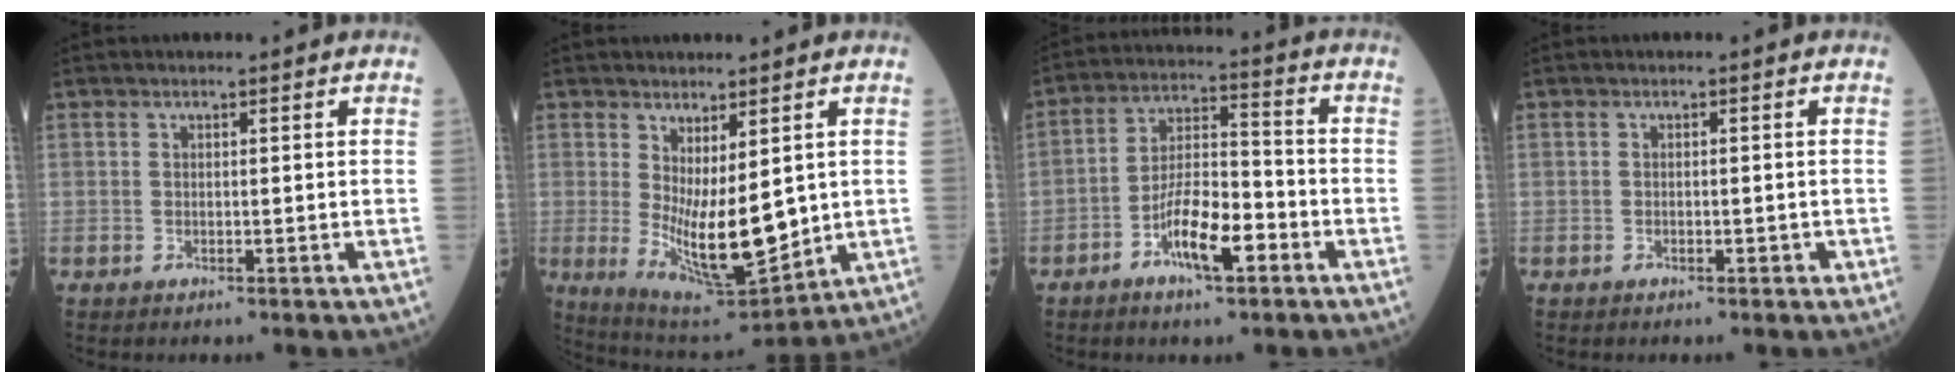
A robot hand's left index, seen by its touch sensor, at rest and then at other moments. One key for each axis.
{"total": 10.8, "fx": 0.0, "fy": 3.4, "fz": 10.3, "tx": -0.172, "ty": -0.027, "tz": 0.021}
{"total": 9.7, "fx": -4.9, "fy": 2.7, "fz": 8.0, "tx": -0.155, "ty": 0.007, "tz": -0.089}
{"total": 1.1, "fx": -0.6, "fy": 0.5, "fz": 0.8, "tx": -0.014, "ty": 0.001, "tz": -0.008}